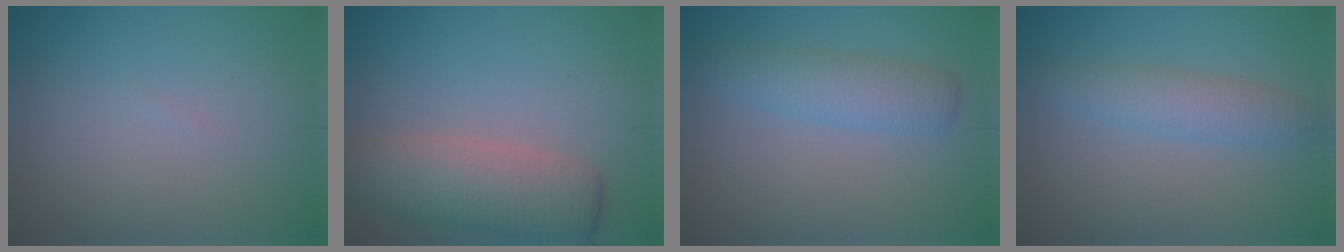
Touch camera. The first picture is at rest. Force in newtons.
{"total": 6.0, "press": 6.0, "slide": 0.3}
{"total": 3.2, "press": 3.2, "slide": 0.1}
{"total": 3.0, "press": 3.0, "slide": 0.1}